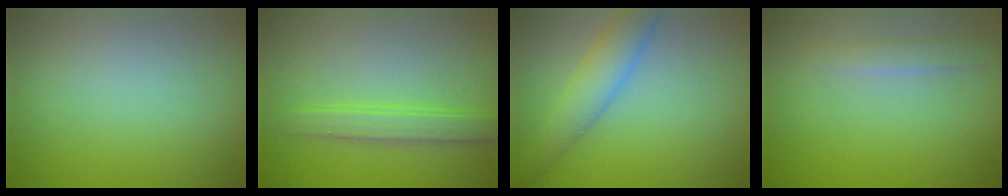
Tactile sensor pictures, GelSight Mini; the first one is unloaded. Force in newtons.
{"total": 2.6, "press": 2.6, "slide": 0.1}
{"total": 3.7, "press": 3.7, "slide": 0.2}
{"total": 1.2, "press": 1.2, "slide": 0.1}